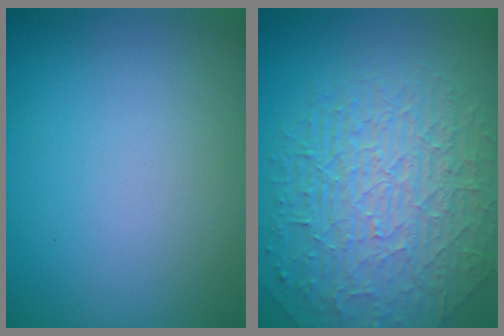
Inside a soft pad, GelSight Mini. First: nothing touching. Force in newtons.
{"total": 9.6, "press": 6.2, "slide": 7.4}